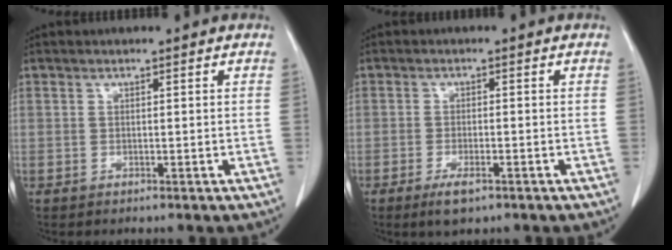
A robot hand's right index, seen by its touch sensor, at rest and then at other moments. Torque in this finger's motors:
{"motor_torque": [0.34, -0.19, 0.17, 0.04]}